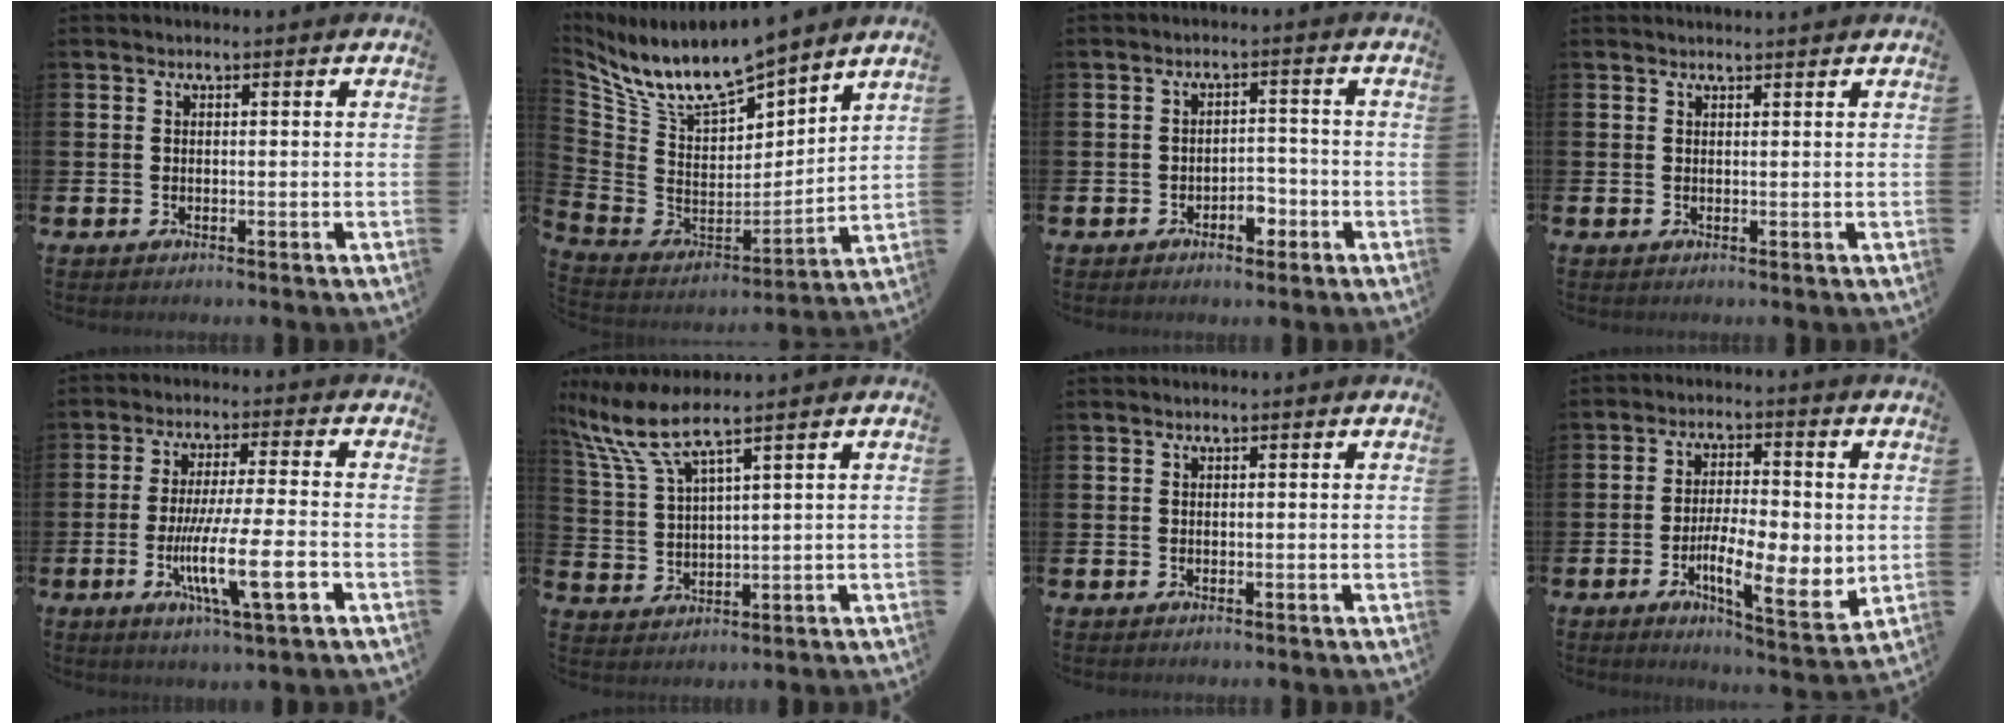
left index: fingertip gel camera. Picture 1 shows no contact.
{"total": 10.5, "force": [9.8, 2.1, 3.3], "torque": [-0.109, -0.076, 0.173]}
{"total": 2.7, "force": [-1.7, 1.5, 1.4], "torque": [-0.021, 0.001, -0.037]}
{"total": 0.8, "force": [0.8, -0.1, 0.0], "torque": [0.006, -0.004, 0.015]}
{"total": 10.3, "force": [-3.4, 1.3, 9.6], "torque": [-0.177, -0.006, -0.060]}
{"total": 7.5, "force": [6.0, 0.9, 4.5], "torque": [-0.107, -0.019, 0.104]}
{"total": 0.0}
{"total": 7.9, "force": [-1.7, 2.2, 7.4], "torque": [-0.112, -0.014, -0.029]}